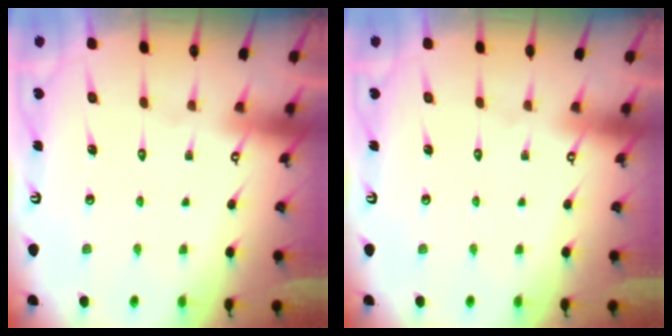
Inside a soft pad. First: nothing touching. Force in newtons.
{"total": 0.0}